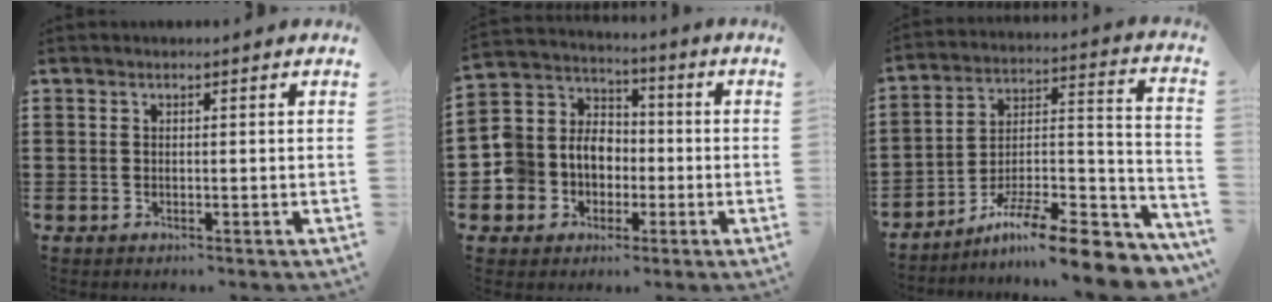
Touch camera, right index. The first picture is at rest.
{"total": 7.6, "force": [-1.3, 7.3, 1.7], "torque": [-0.088, -0.003, -0.027]}
{"total": 11.0, "force": [-8.6, 1.5, 6.7], "torque": [-0.095, 0.020, -0.159]}